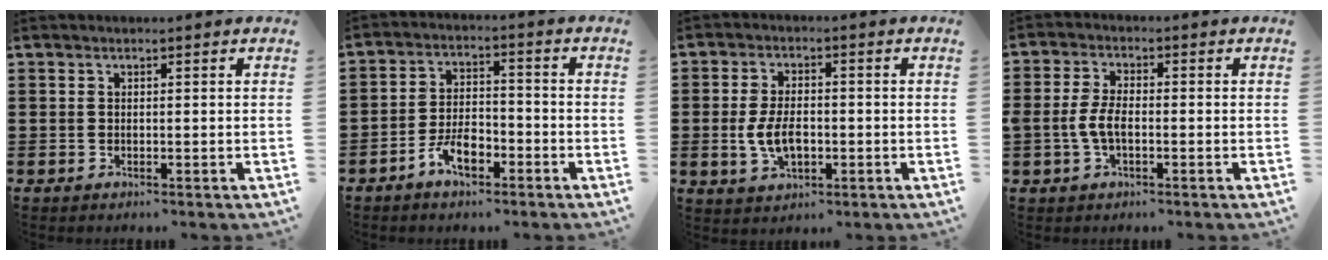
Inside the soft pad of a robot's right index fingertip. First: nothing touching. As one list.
[{"total": 5.9, "force": [-3.6, 2.8, 3.8], "torque": [-0.083, 0.007, -0.071]}, {"total": 5.8, "force": [-0.9, 3.2, 4.7], "torque": [-0.107, 0.000, -0.020]}, {"total": 4.6, "force": [-1.1, 2.2, 3.8], "torque": [-0.096, -0.004, -0.028]}]